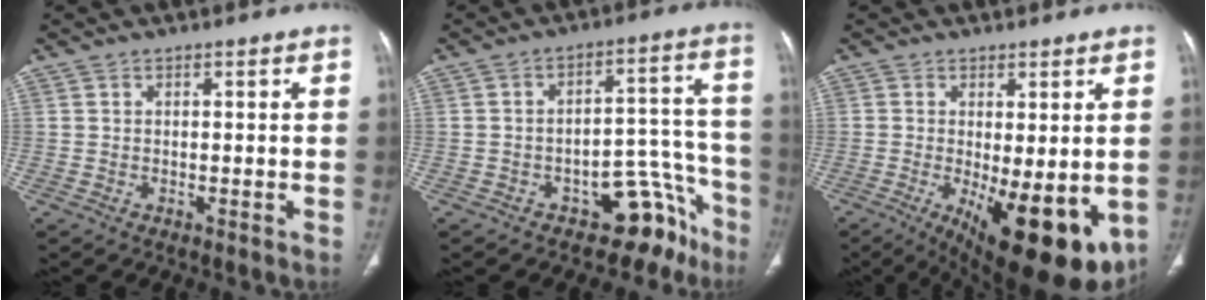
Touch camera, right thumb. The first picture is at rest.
{"total": 10.8, "force": [-7.5, 6.1, 4.9], "torque": [-0.007, 0.109, -0.105]}
{"total": 16.4, "force": [-4.6, 6.1, 14.6], "torque": [-0.175, -0.027, -0.045]}